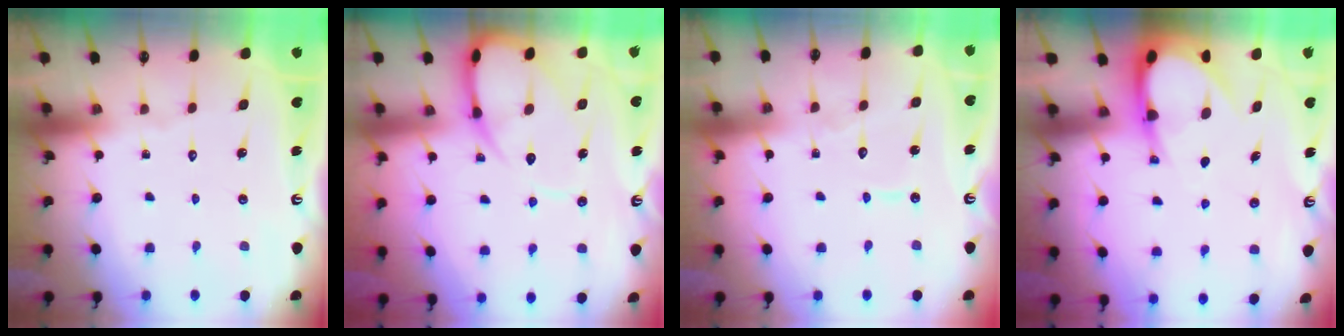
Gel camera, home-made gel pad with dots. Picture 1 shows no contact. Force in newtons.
{"total": 11.5, "press": 11.5, "slide": 1.2}
{"total": 5.3, "press": 5.3, "slide": 0.4}
{"total": 6.7, "press": 6.7, "slide": 0.9}